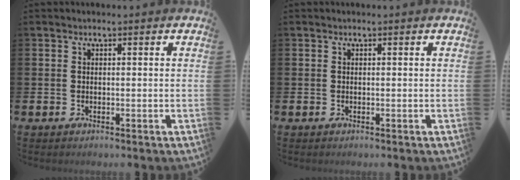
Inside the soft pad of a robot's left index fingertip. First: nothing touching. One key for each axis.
{"total": 0.0}